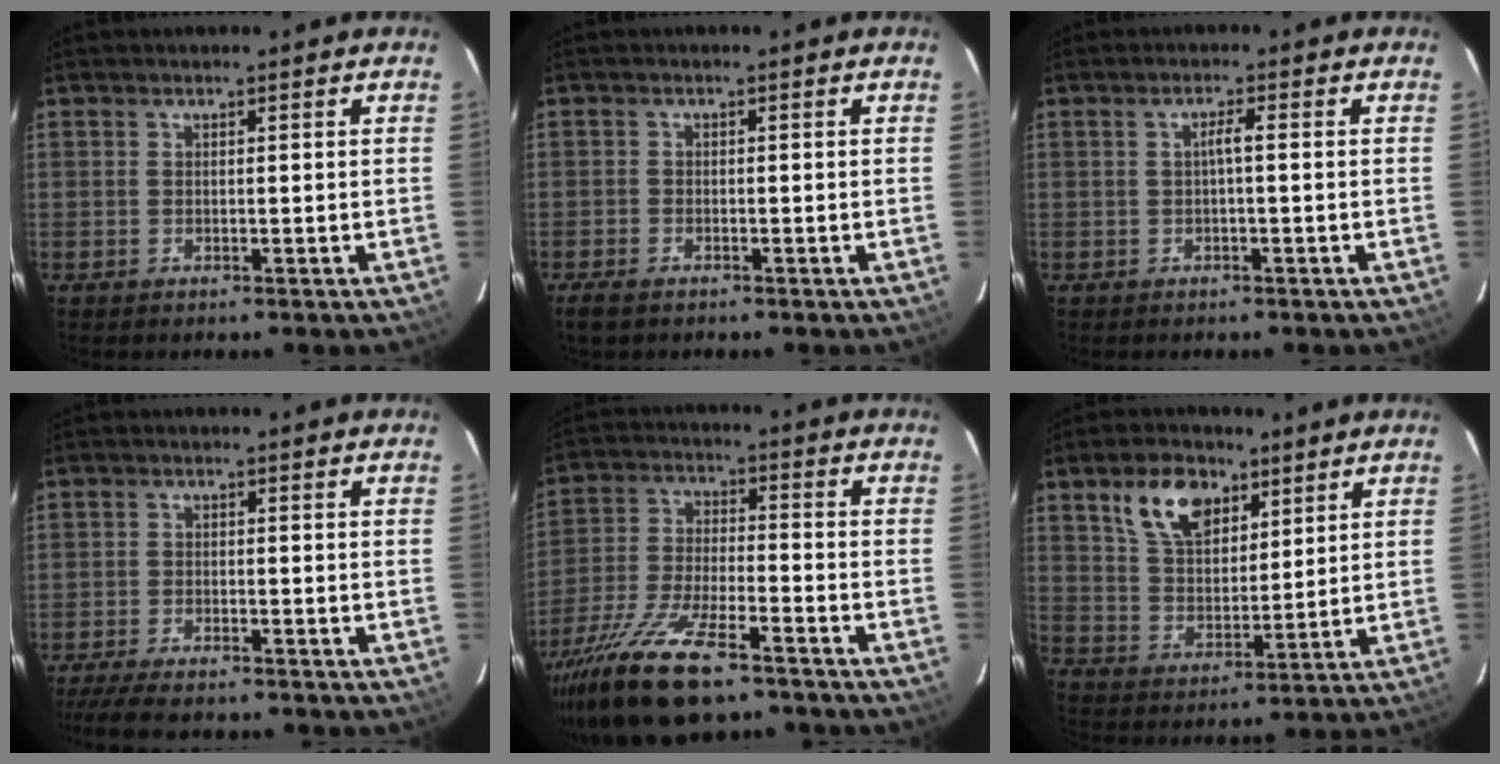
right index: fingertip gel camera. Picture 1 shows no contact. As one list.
[{"total": 3.2, "force": [-2.4, 1.4, 1.5], "torque": [-0.042, -0.010, -0.046]}, {"total": 1.6, "force": [-0.2, 0.0, 1.6], "torque": [-0.030, 0.006, -0.003]}, {"total": 9.6, "force": [-8.4, 1.7, 4.3], "torque": [-0.107, -0.026, -0.142]}, {"total": 19.0, "force": [-13.6, 6.0, 11.8], "torque": [-0.248, -0.047, -0.243]}, {"total": 11.1, "force": [6.1, 6.5, 6.7], "torque": [-0.125, 0.021, 0.118]}]